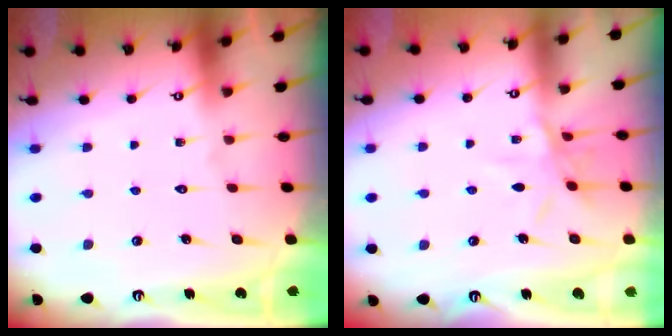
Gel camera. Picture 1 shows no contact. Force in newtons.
{"total": 7.9, "press": 7.9, "slide": 0.5}